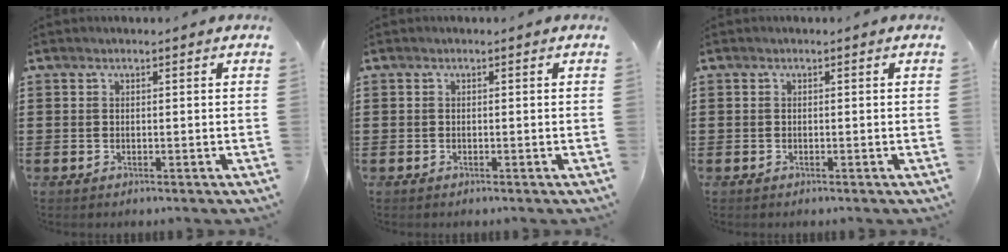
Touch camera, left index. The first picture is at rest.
{"total": 0.0}
{"total": 0.0}